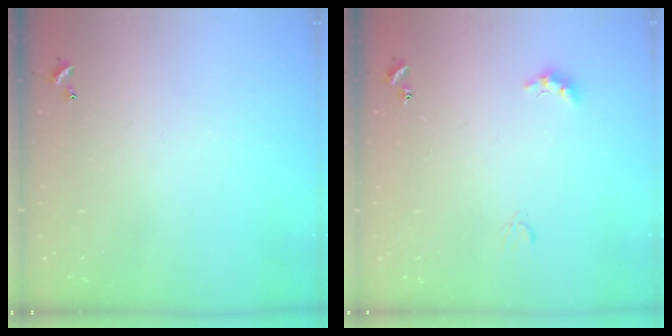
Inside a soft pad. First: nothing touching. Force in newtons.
{"total": 2.1, "press": 2.0, "slide": 0.5}